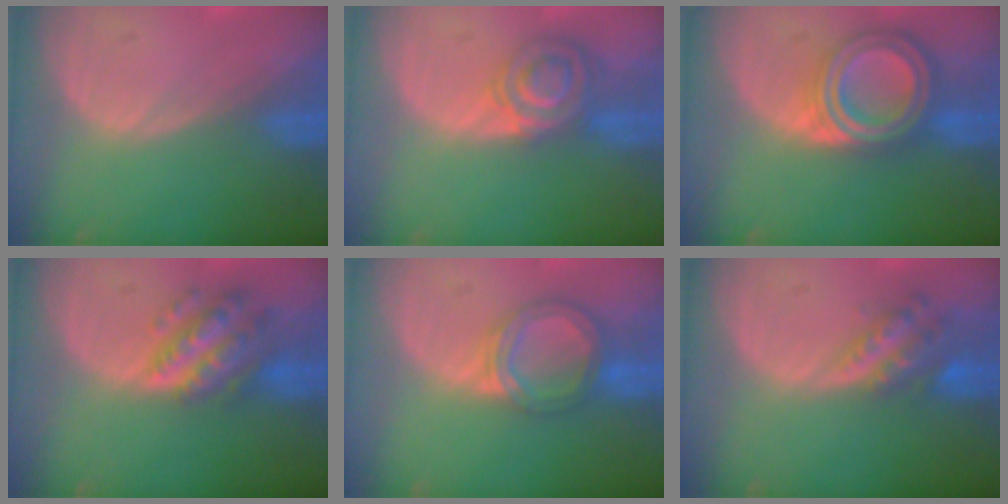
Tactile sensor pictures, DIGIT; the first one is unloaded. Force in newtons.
{"total": 7.2, "press": 6.0, "slide": 3.9}
{"total": 8.2, "press": 8.2, "slide": 0.6}
{"total": 7.4, "press": 7.3, "slide": 0.5}
{"total": 6.2, "press": 5.7, "slide": 2.5}
{"total": 6.0, "press": 5.2, "slide": 2.9}